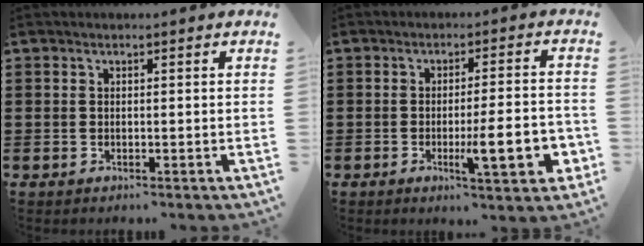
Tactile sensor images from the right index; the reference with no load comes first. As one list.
[{"total": 9.8, "force": [-2.6, 1.8, 9.3], "torque": [-0.127, -0.009, -0.038]}]